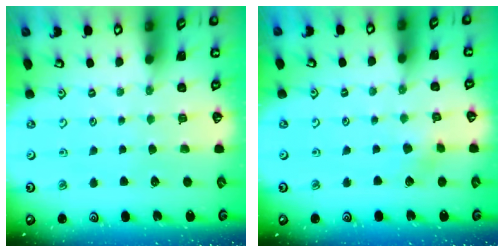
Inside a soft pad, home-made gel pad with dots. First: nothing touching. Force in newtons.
{"total": 2.9, "press": 2.8, "slide": 0.8}